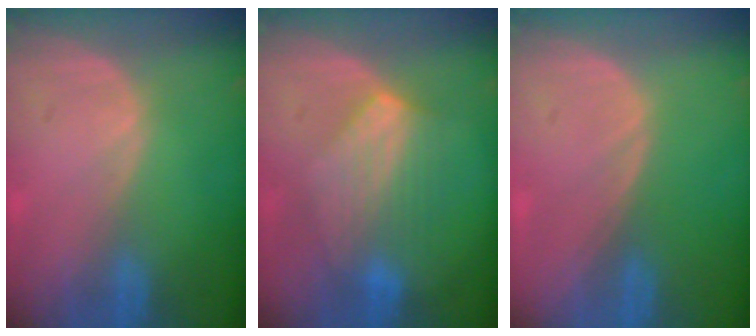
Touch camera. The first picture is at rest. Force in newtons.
{"total": 7.0, "press": 6.5, "slide": 2.4}
{"total": 0.0}